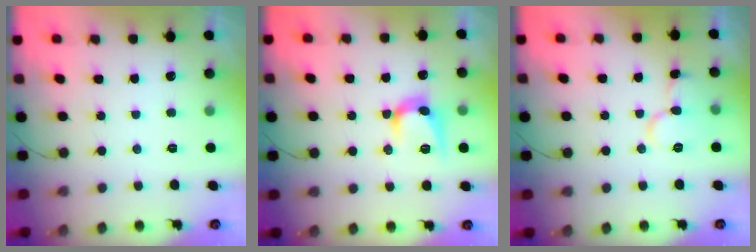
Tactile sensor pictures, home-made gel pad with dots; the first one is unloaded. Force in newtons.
{"total": 10.3, "press": 10.2, "slide": 0.7}
{"total": 9.4, "press": 9.4, "slide": 1.0}